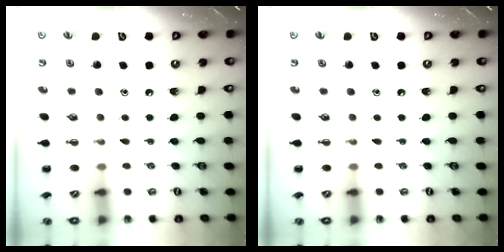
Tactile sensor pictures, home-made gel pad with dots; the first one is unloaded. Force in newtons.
{"total": 0.0}